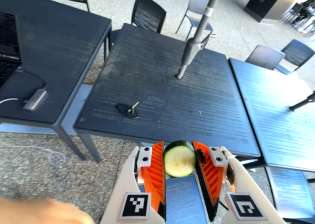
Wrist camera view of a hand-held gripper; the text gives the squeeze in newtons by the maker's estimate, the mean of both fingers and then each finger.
{"total": 10.9, "left": 10.8, "right": 11.0}